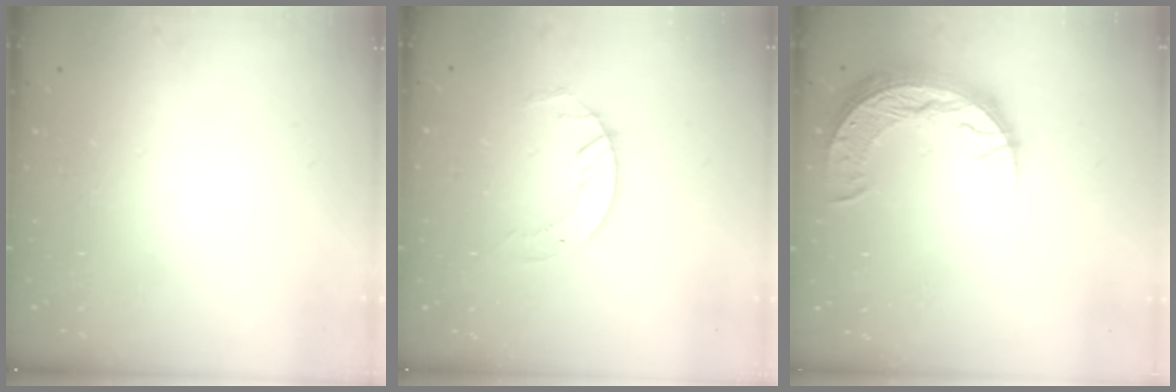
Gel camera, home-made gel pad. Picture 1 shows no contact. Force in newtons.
{"total": 5.7, "press": 5.7, "slide": 0.4}
{"total": 12.2, "press": 12.2, "slide": 0.9}